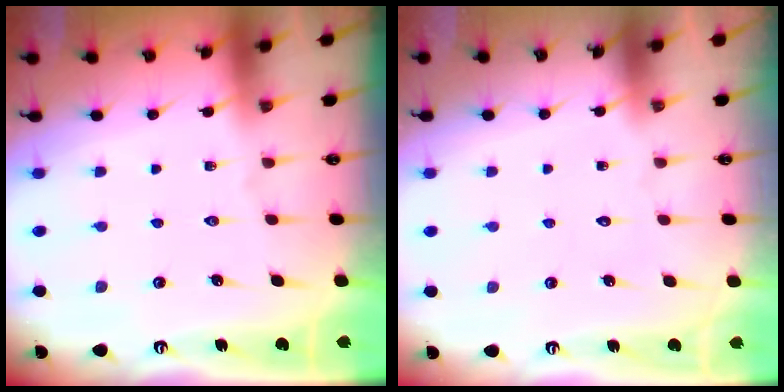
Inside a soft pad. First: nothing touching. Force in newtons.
{"total": 1.6, "press": 1.6, "slide": 0.1}